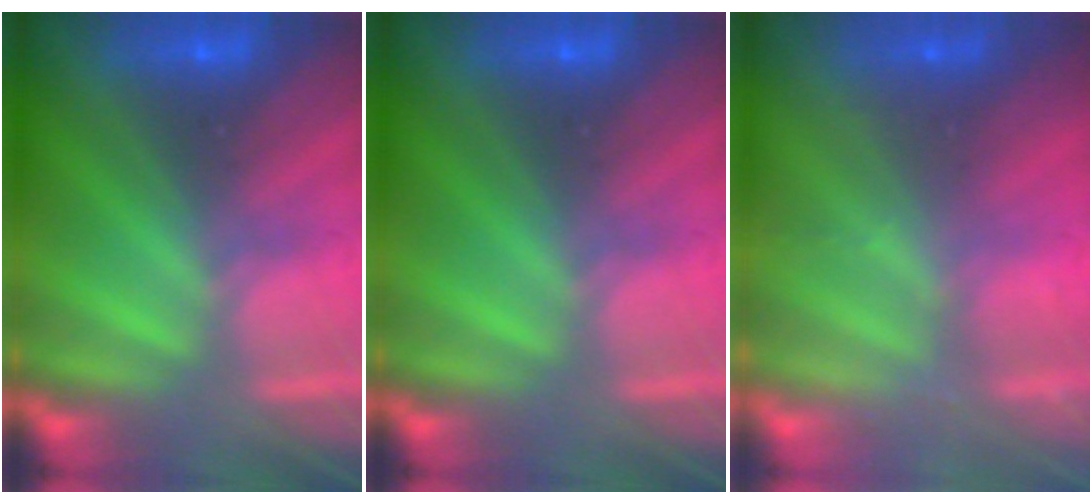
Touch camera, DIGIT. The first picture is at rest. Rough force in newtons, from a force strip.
{"total": 0.0}
{"total": 2.4}